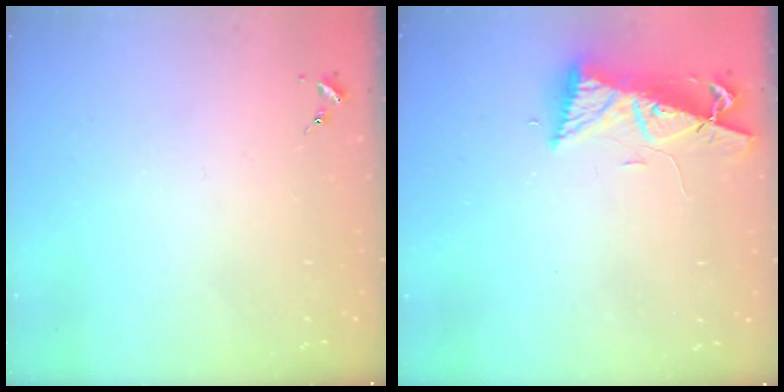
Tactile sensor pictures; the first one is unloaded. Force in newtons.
{"total": 8.5, "press": 8.4, "slide": 0.9}